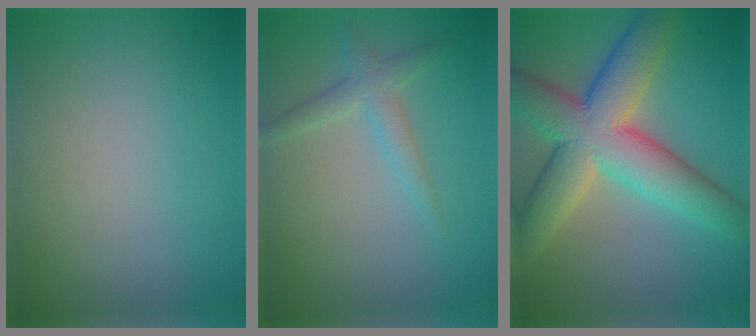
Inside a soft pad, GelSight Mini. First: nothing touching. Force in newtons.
{"total": 2.2, "press": 2.2, "slide": 0.1}
{"total": 10.6, "press": 10.6, "slide": 0.8}